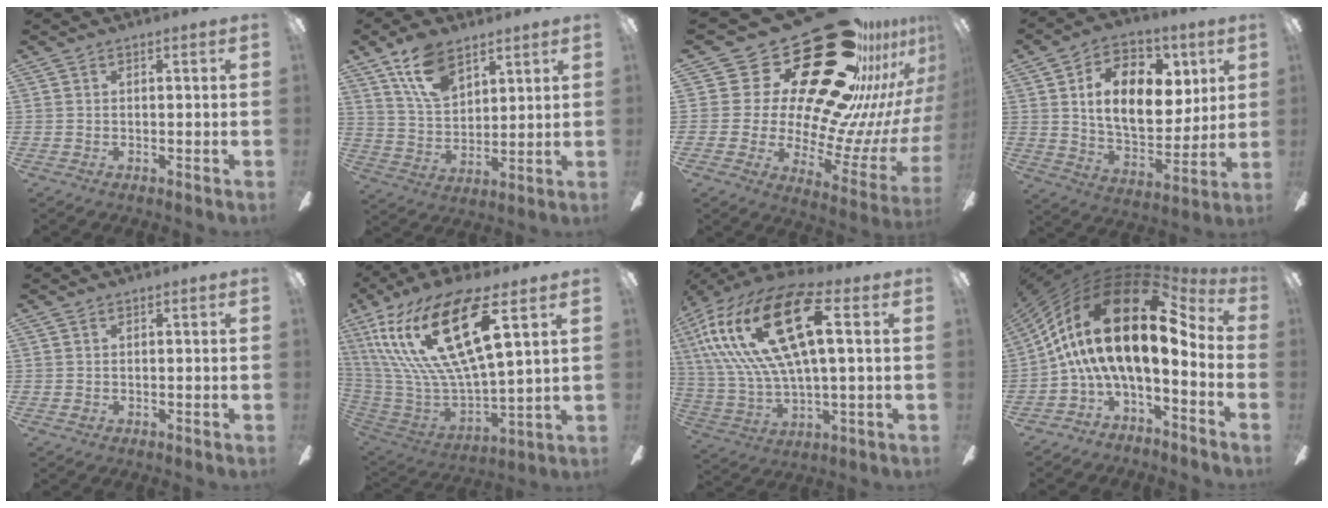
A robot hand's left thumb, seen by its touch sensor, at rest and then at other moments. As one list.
[{"total": 13.0, "force": [8.2, 7.4, 6.8], "torque": [-0.131, -0.021, 0.156]}, {"total": 37.6, "force": [23.8, 18.2, 22.7], "torque": [-0.285, -0.210, 0.466]}, {"total": 18.5, "force": [6.0, 11.6, 13.0], "torque": [-0.201, -0.004, 0.106]}, {"total": 0.6, "force": [0.1, 0.5, 0.3], "torque": [-0.005, 0.005, 0.001]}, {"total": 26.4, "force": [12.5, 8.5, 21.7], "torque": [-0.447, -0.063, 0.209]}, {"total": 24.9, "force": [8.4, 10.7, 20.8], "torque": [-0.424, -0.015, 0.141]}, {"total": 24.8, "force": [5.6, 10.0, 22.0], "torque": [-0.450, -0.039, 0.086]}]